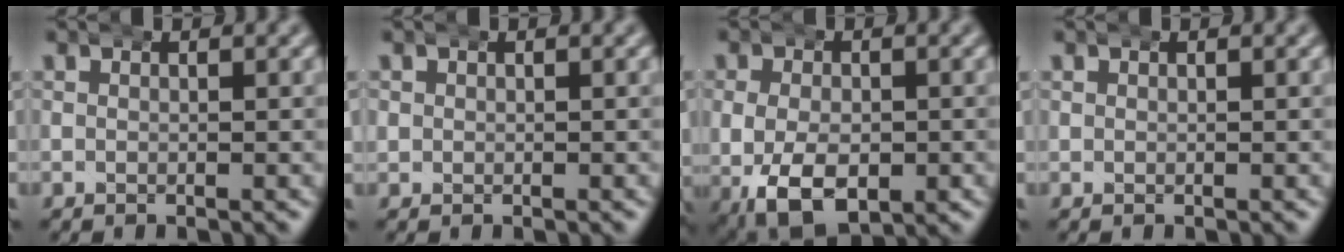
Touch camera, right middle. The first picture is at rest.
{"total": 0.7, "force": [0.1, 0.7, 0.0], "torque": [-0.006, 0.001, 0.002]}
{"total": 10.2, "force": [-3.7, 7.4, 5.9], "torque": [-0.143, -0.047, -0.040]}
{"total": 0.0}